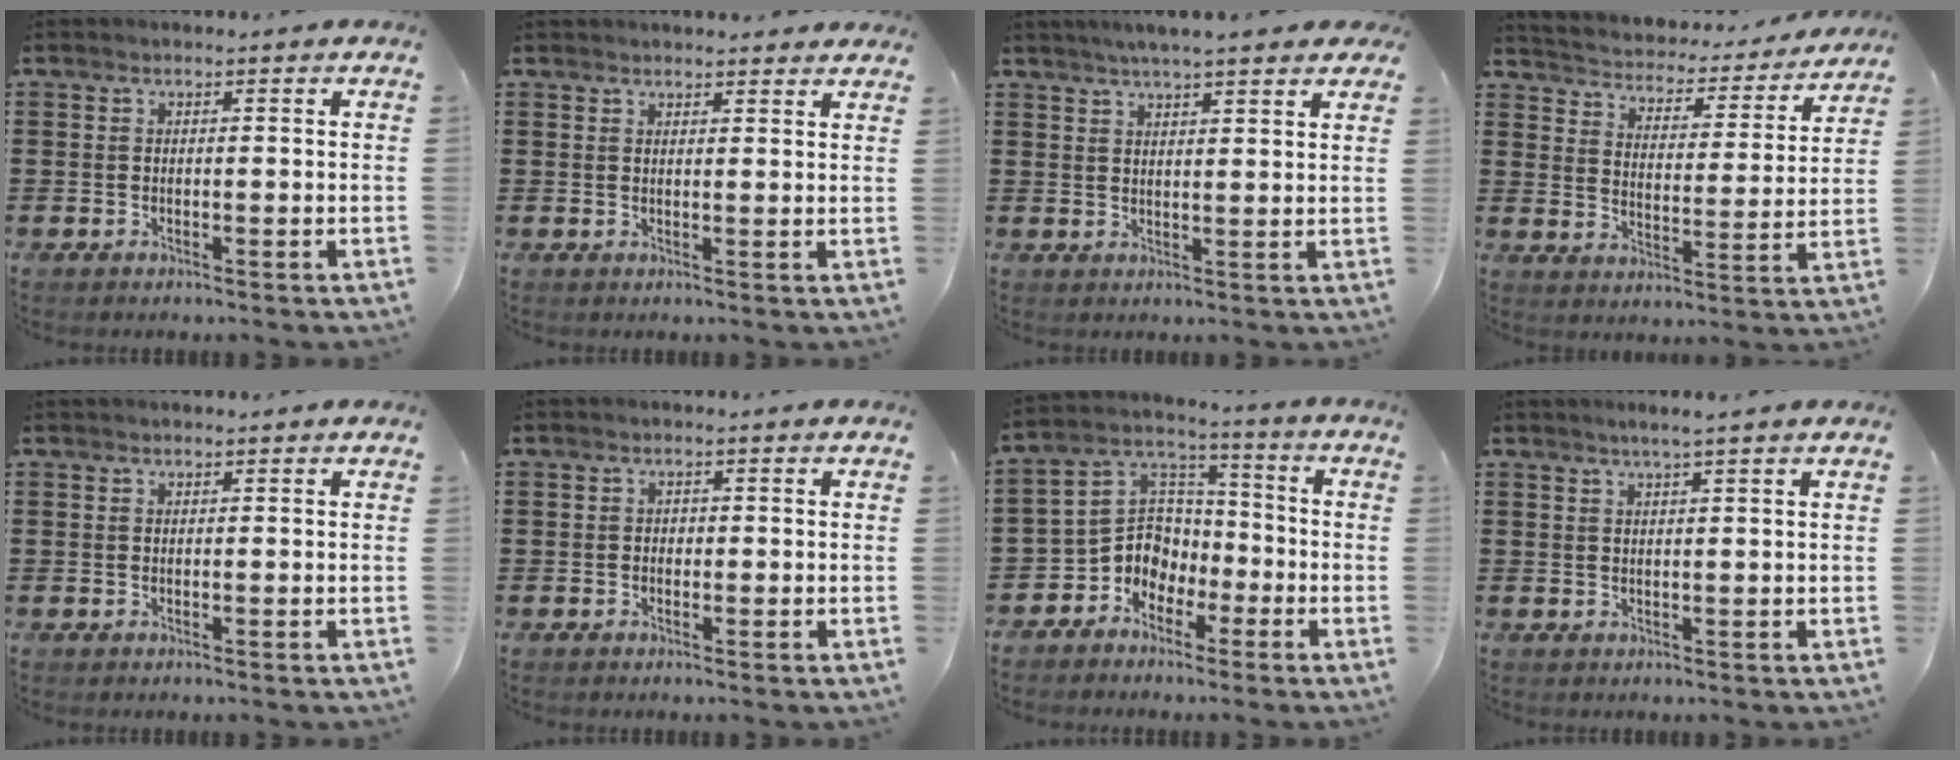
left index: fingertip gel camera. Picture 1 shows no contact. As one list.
[{"total": 1.8, "force": [1.8, 0.2, 0.0], "torque": [-0.006, 0.002, 0.035]}, {"total": 3.6, "force": [3.2, -0.1, 1.7], "torque": [-0.043, 0.001, 0.056]}, {"total": 2.6, "force": [2.6, 0.4, -0.2], "torque": [-0.018, -0.031, 0.033]}, {"total": 0.0}, {"total": 0.7, "force": [-0.2, 0.6, 0.2], "torque": [-0.007, 0.002, -0.005]}, {"total": 7.1, "force": [-3.7, 5.9, 1.4], "torque": [-0.057, 0.007, -0.079]}, {"total": 1.7, "force": [1.3, -0.4, 1.0], "torque": [-0.020, 0.000, 0.023]}]